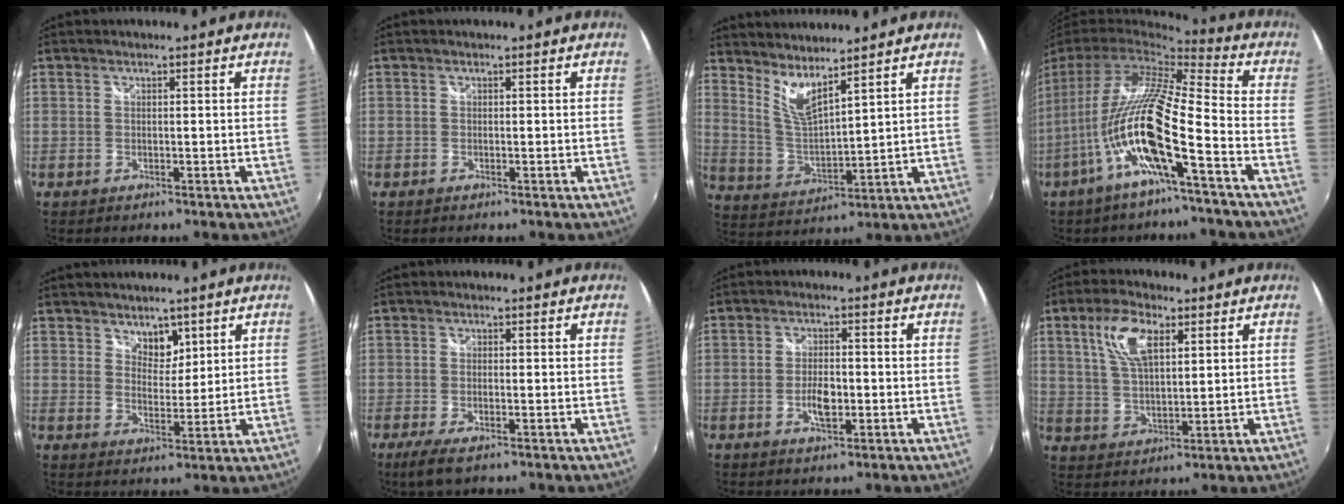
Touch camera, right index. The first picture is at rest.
{"total": 0.0}
{"total": 7.1, "force": [5.8, 0.9, 4.0], "torque": [-0.080, -0.015, 0.117]}
{"total": 16.3, "force": [-5.4, 2.0, 15.2], "torque": [-0.273, -0.016, -0.108]}
{"total": 4.5, "force": [3.0, 2.8, 1.7], "torque": [-0.015, -0.002, 0.051]}
{"total": 4.2, "force": [-2.3, 1.0, 3.3], "torque": [-0.072, -0.011, -0.038]}
{"total": 4.6, "force": [-1.2, 2.1, 4.0], "torque": [-0.078, 0.002, -0.020]}
{"total": 9.5, "force": [4.0, 4.3, 7.4], "torque": [-0.146, 0.012, 0.080]}